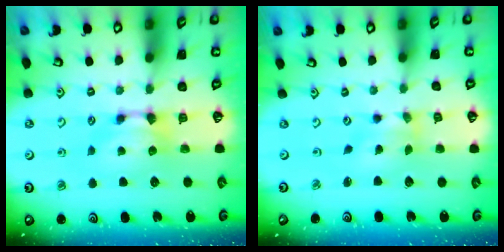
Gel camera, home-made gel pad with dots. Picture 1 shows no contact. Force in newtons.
{"total": 1.5, "press": 1.0, "slide": 1.1}